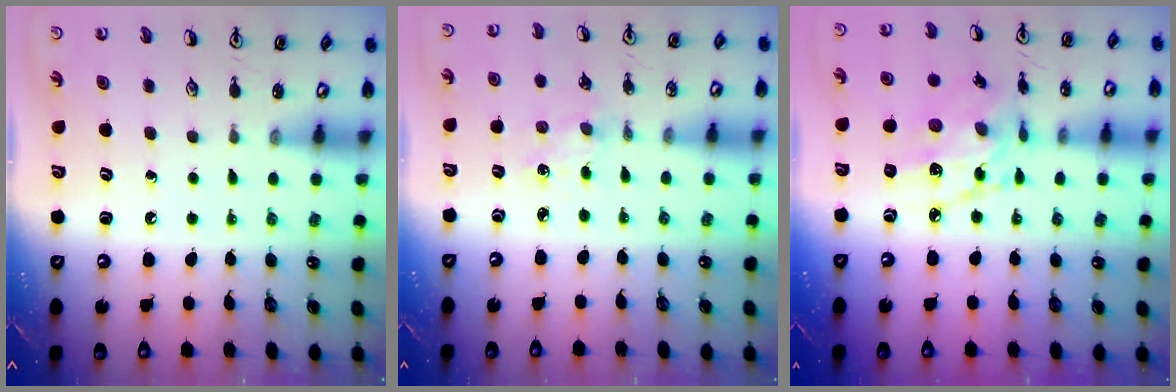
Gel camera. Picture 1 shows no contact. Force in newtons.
{"total": 2.2, "press": 2.2, "slide": 0.2}
{"total": 12.9, "press": 12.8, "slide": 0.8}